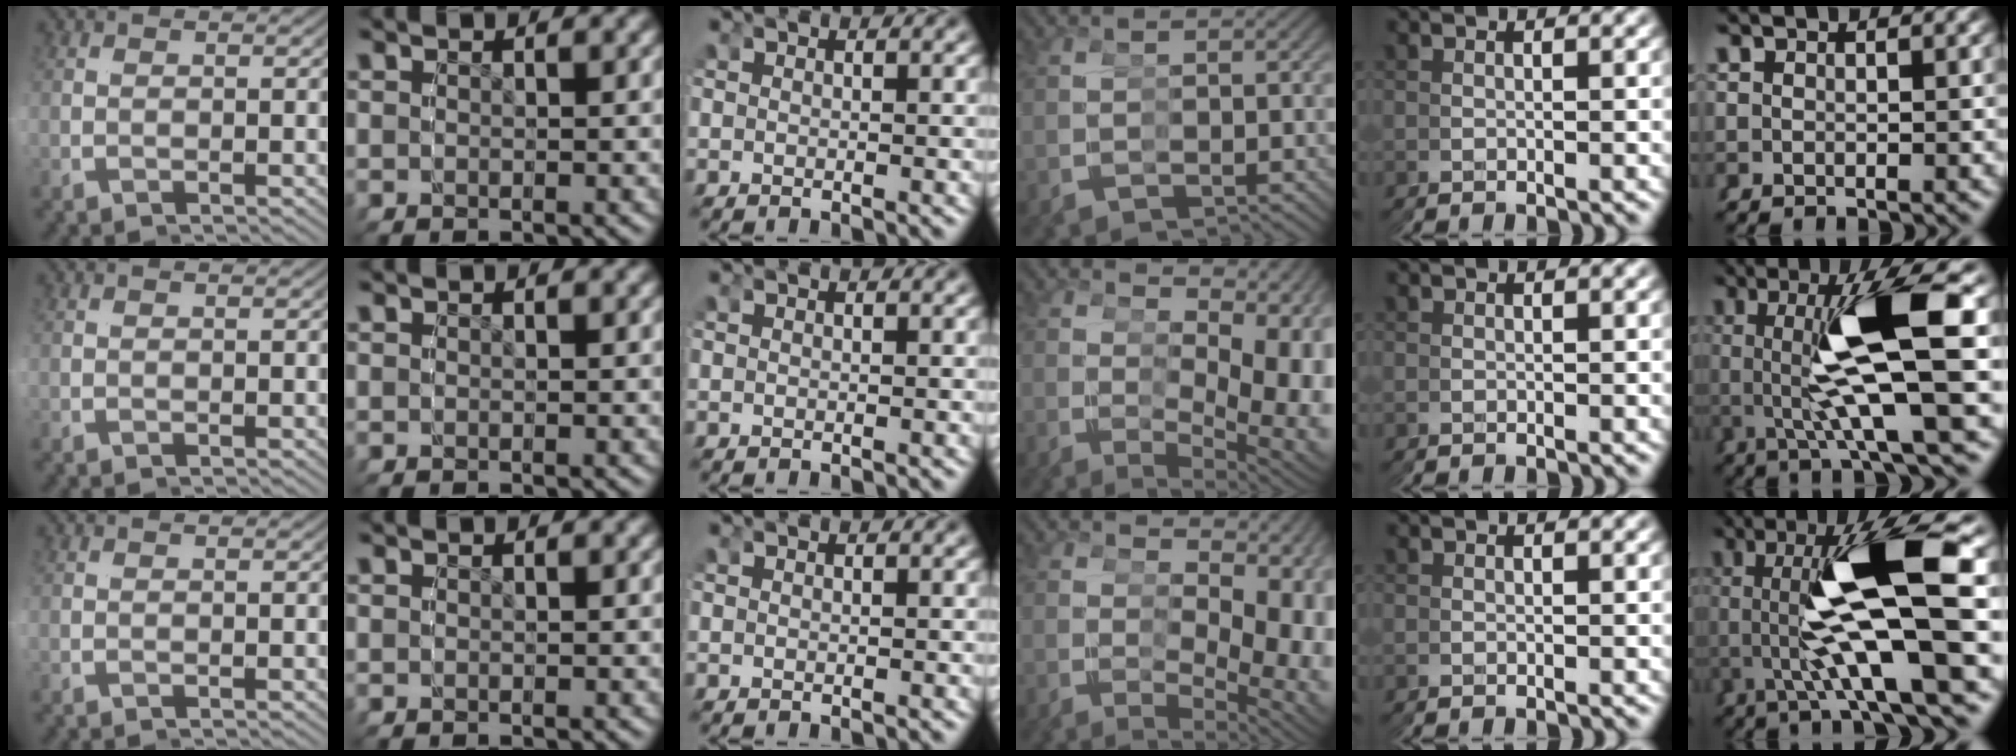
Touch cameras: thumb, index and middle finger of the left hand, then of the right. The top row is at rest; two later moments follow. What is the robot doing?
{"motion": "grasp_and_lifting", "object": "legos"}